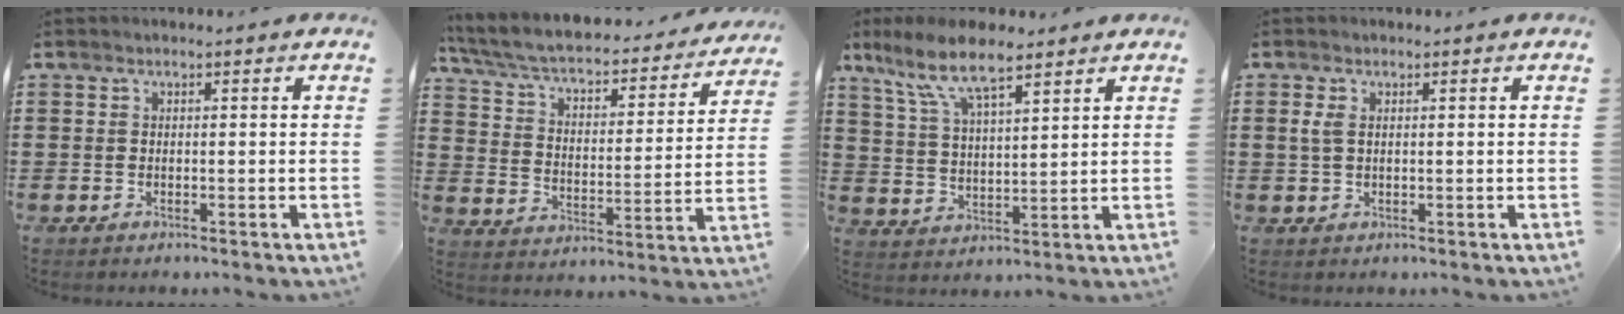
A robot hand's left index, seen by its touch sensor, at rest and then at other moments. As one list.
[{"total": 4.9, "force": [4.1, 0.9, 2.5], "torque": [-0.069, -0.039, 0.064]}, {"total": 8.7, "force": [6.5, 2.2, 5.3], "torque": [-0.123, -0.012, 0.117]}, {"total": 1.9, "force": [0.5, 1.0, 1.6], "torque": [-0.043, 0.003, 0.005]}]